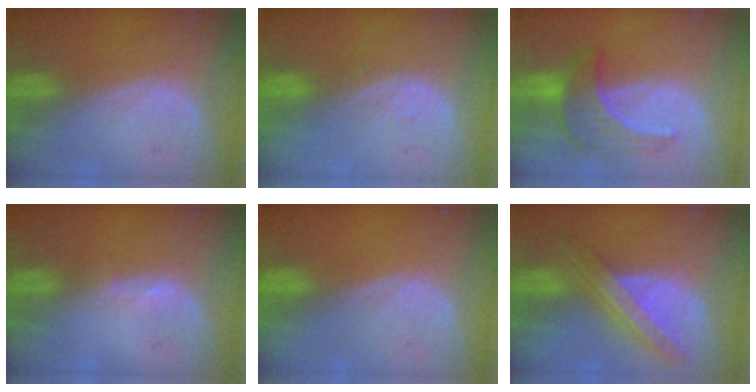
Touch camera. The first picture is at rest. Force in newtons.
{"total": 2.2, "press": 1.6, "slide": 1.5}
{"total": 7.1, "press": 6.6, "slide": 2.6}
{"total": 1.0, "press": 0.8, "slide": 0.5}
{"total": 0.0}
{"total": 8.8, "press": 7.6, "slide": 4.4}